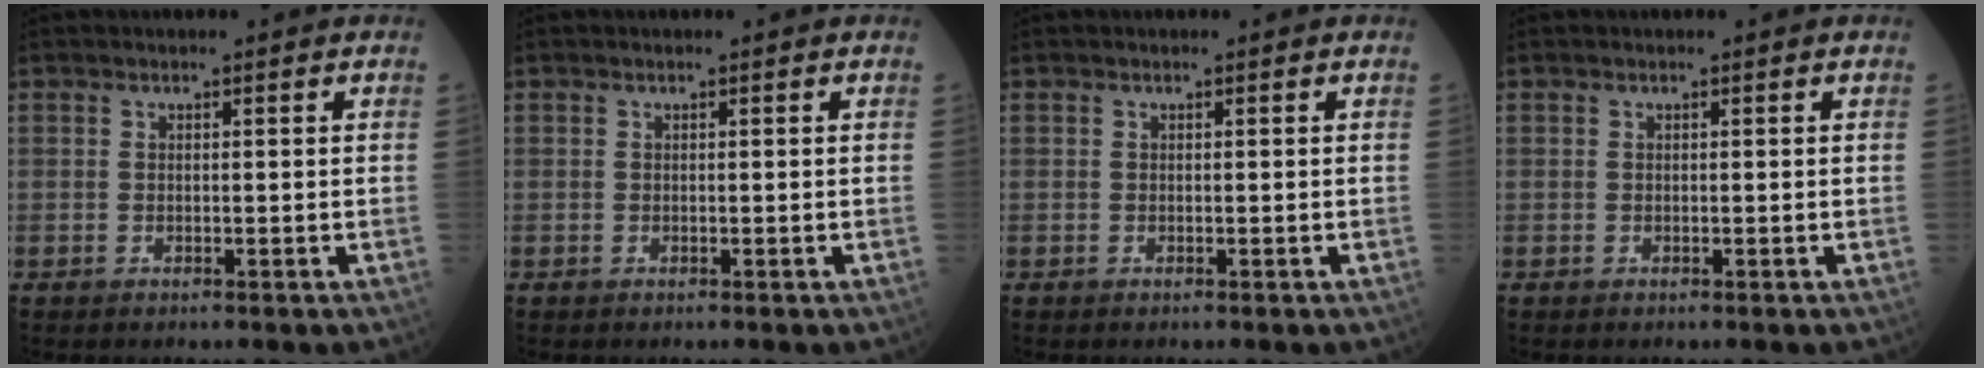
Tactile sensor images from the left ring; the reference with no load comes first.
{"total": 0.0}
{"total": 0.0}
{"total": 0.0}